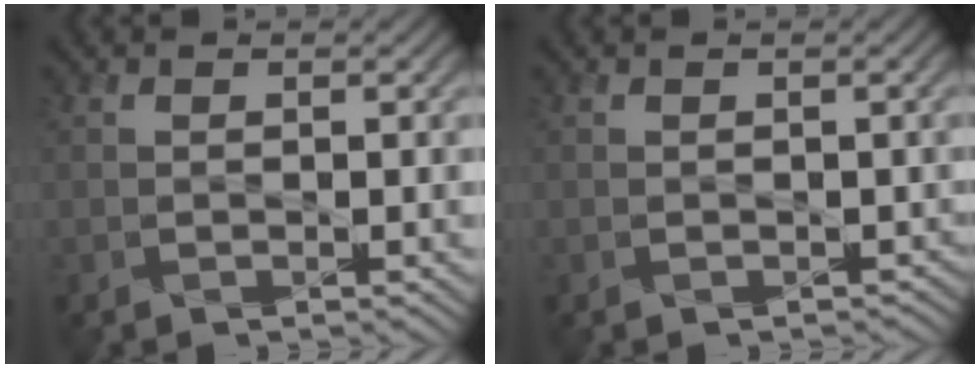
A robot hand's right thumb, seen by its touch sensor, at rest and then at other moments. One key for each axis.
{"total": 0.7, "fx": 0.0, "fy": 0.6, "fz": 0.3, "tx": -0.006, "ty": -0.005, "tz": 0.005}